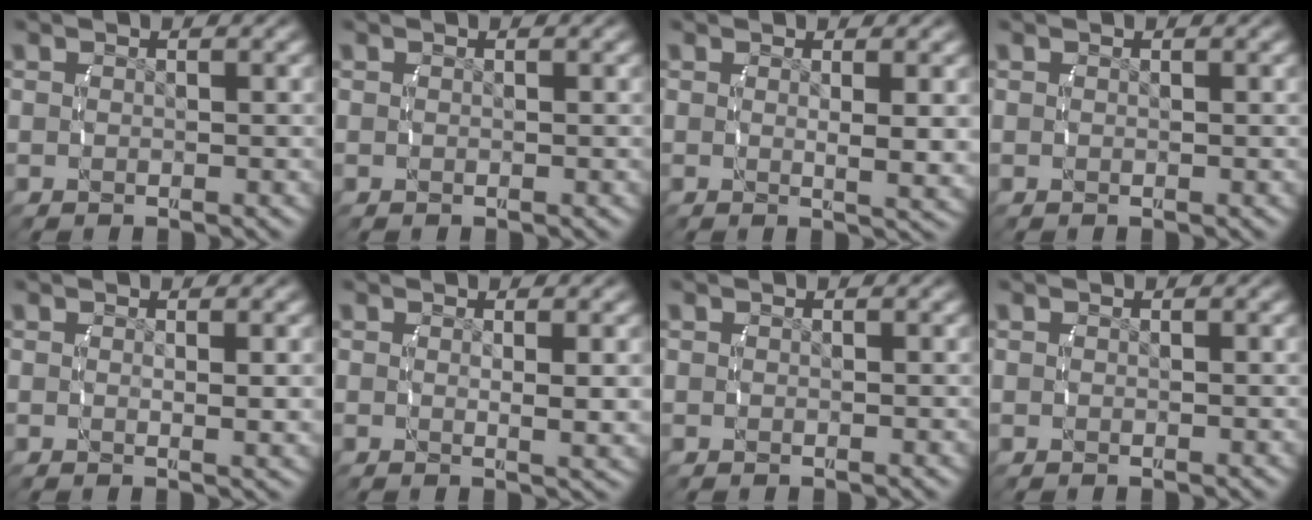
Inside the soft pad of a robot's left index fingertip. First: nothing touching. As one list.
[{"total": 0.0}, {"total": 2.2, "force": [0.6, -0.3, 2.1], "torque": [-0.032, -0.011, 0.012]}, {"total": 0.0}, {"total": 1.0, "force": [0.4, -0.2, 0.9], "torque": [-0.020, -0.010, 0.010]}, {"total": 1.6, "force": [0.5, -0.2, 1.5], "torque": [-0.028, -0.011, 0.011]}, {"total": 0.0}, {"total": 0.0}]